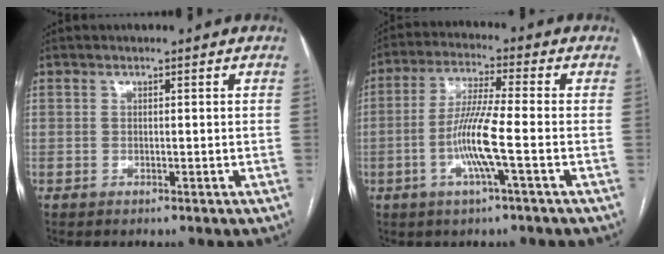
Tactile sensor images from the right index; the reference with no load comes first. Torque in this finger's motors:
{"motor_torque": [1.49, -0.31, 0.38, 0.10]}